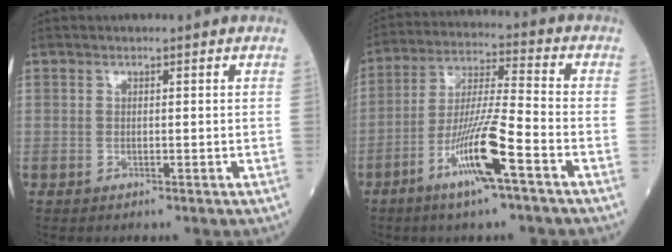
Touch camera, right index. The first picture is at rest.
{"total": 11.6, "force": [-5.8, -0.1, 10.1], "torque": [-0.196, -0.008, -0.111]}